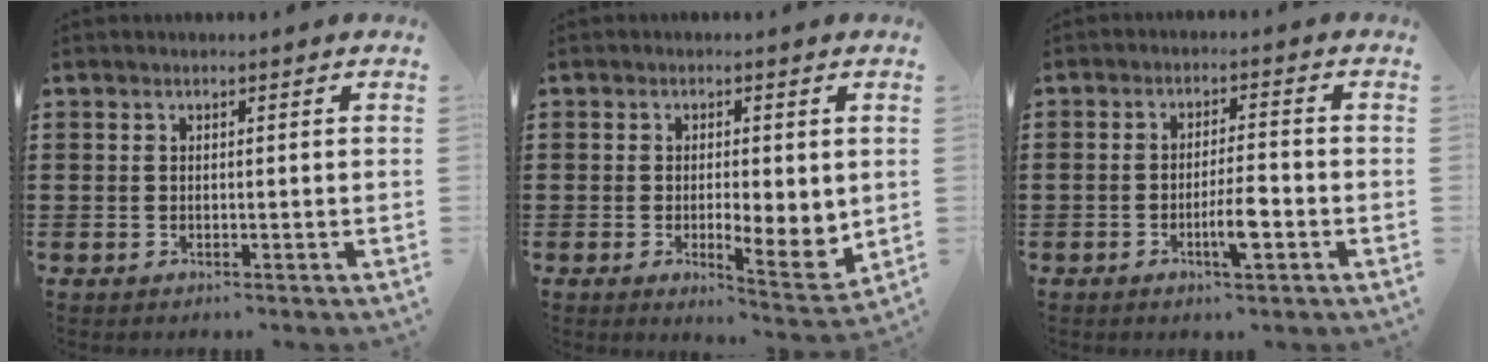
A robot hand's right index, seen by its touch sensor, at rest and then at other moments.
{"total": 4.6, "force": [-0.2, 1.7, 4.2], "torque": [-0.069, -0.001, -0.006]}
{"total": 5.1, "force": [-2.0, 1.1, 4.6], "torque": [-0.090, -0.002, -0.038]}